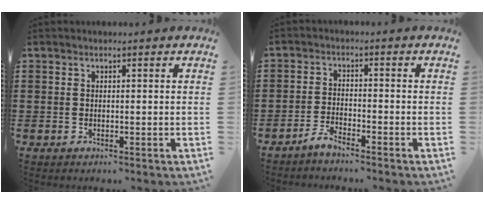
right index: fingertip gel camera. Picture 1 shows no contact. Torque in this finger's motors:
{"motor_torque": [-0.15, 0.63, 0.03, 0.01]}